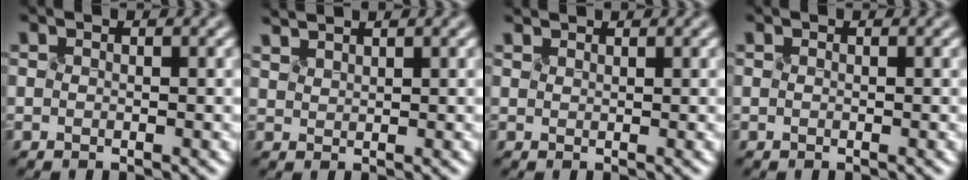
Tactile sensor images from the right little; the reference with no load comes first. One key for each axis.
{"total": 1.4, "fx": 1.4, "fy": -0.1, "fz": 0.2, "tx": -0.011, "ty": 0.001, "tz": 0.034}
{"total": 1.3, "fx": 1.2, "fy": 0.3, "fz": 0.3, "tx": -0.018, "ty": -0.001, "tz": 0.031}
{"total": 0.0}